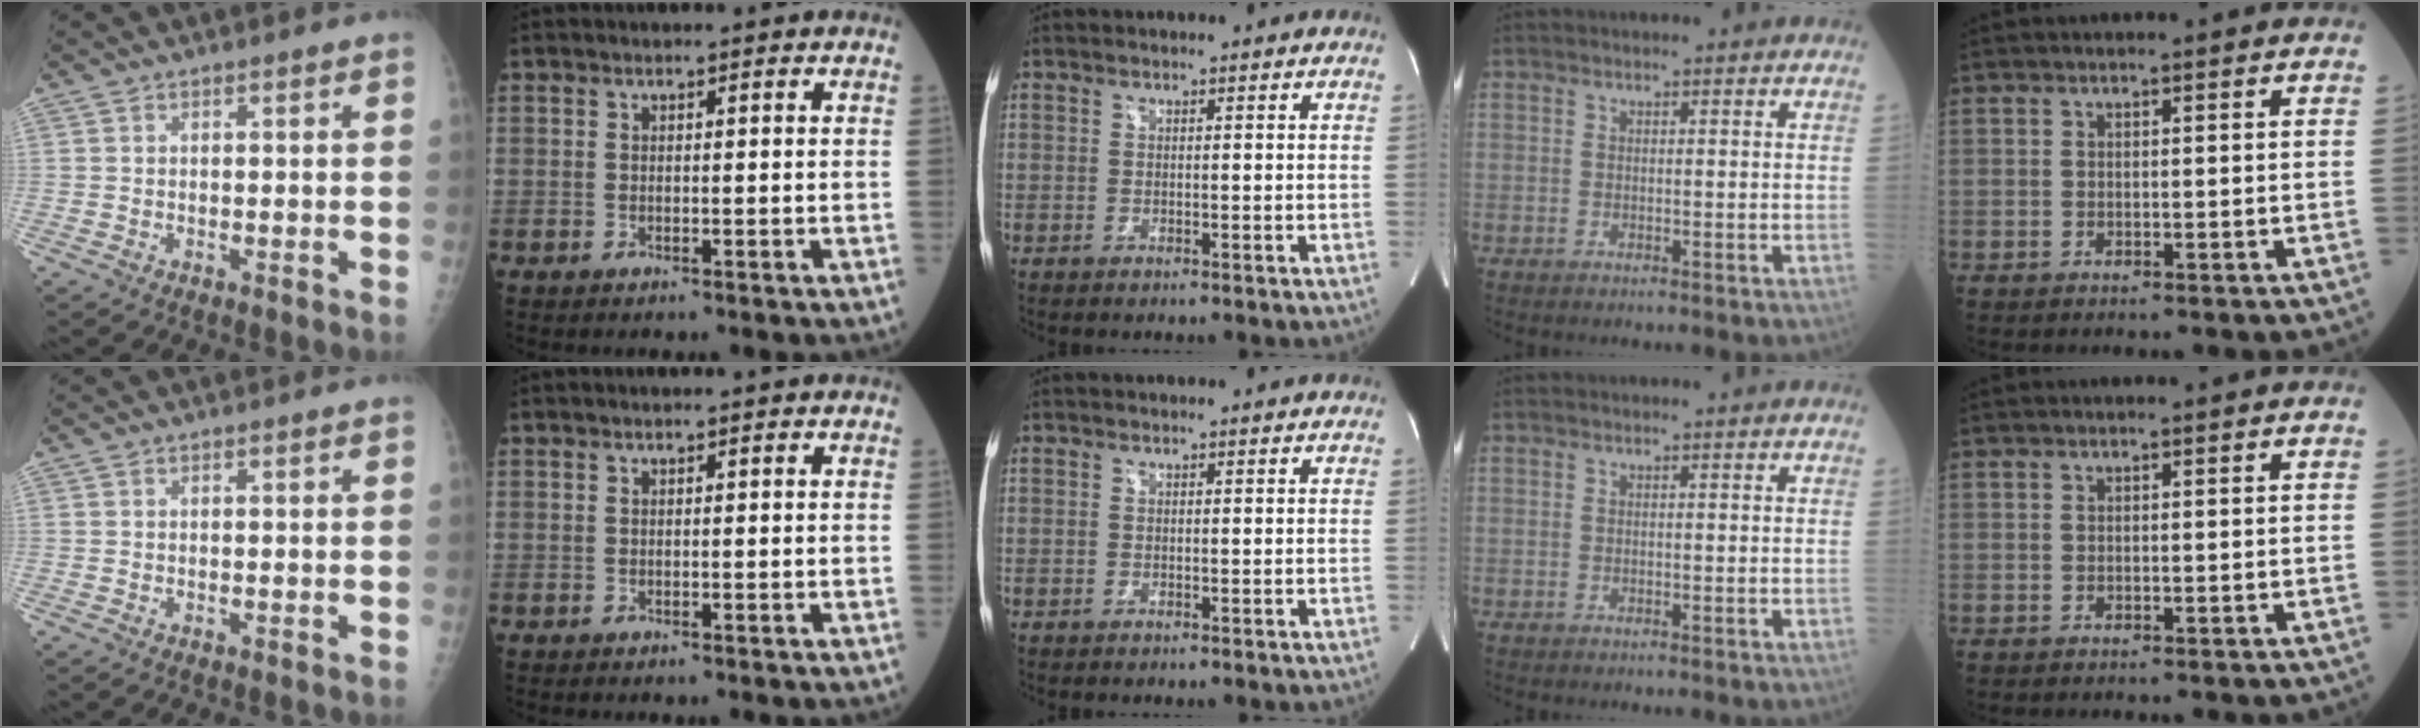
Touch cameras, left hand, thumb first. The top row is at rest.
{}